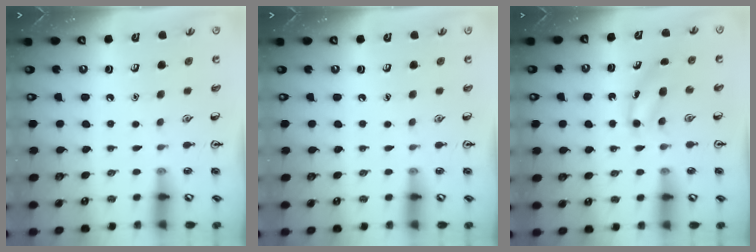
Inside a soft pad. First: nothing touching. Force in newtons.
{"total": 0.0}
{"total": 3.7, "press": 3.5, "slide": 1.1}